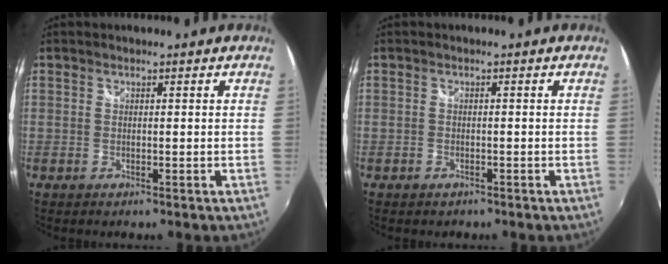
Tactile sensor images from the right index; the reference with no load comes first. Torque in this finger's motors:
{"motor_torque": [0.09, -0.09, 0.07, -0.01]}